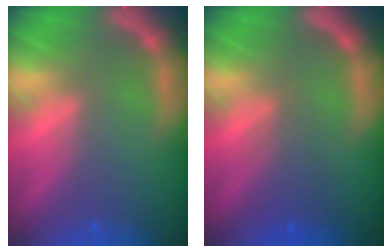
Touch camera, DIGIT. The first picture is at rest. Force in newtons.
{"total": 2.5}